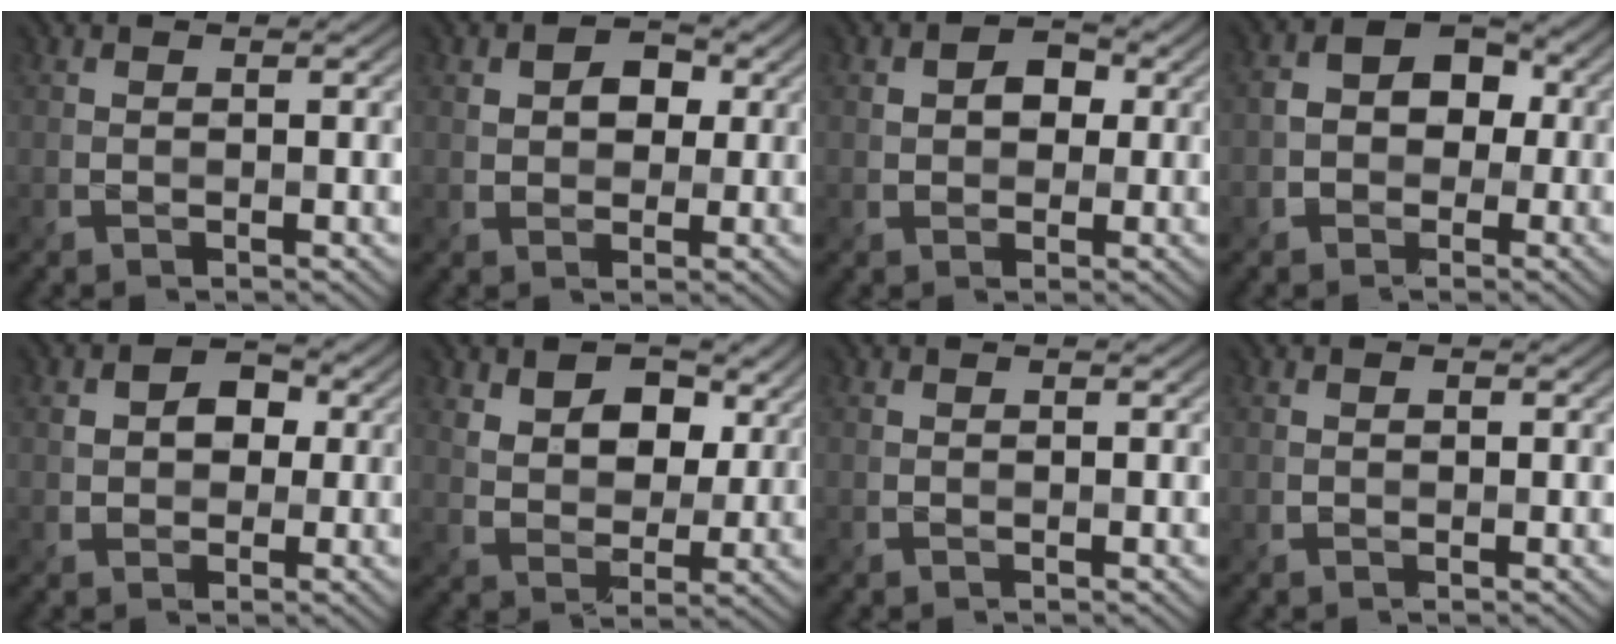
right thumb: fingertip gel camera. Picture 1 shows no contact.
{"total": 4.3, "force": [1.3, 3.3, 2.4], "torque": [-0.050, 0.004, 0.014]}
{"total": 3.7, "force": [0.7, 2.9, 2.1], "torque": [-0.038, 0.003, 0.002]}
{"total": 6.2, "force": [-0.2, 5.2, 3.4], "torque": [-0.045, 0.013, -0.022]}
{"total": 4.3, "force": [0.8, 3.5, 2.4], "torque": [-0.050, 0.004, 0.003]}
{"total": 9.4, "force": [4.5, 6.1, 5.6], "torque": [-0.113, -0.003, 0.068]}
{"total": 0.0}
{"total": 0.6, "force": [0.1, 0.5, 0.3], "torque": [-0.007, -0.004, 0.004]}